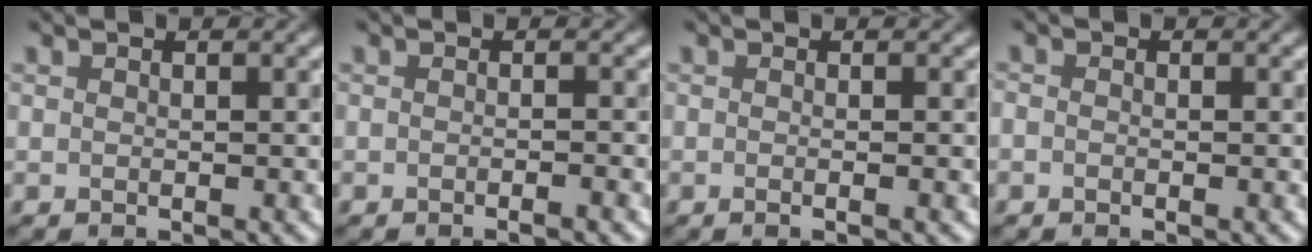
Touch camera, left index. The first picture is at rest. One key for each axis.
{"total": 1.7, "fx": -0.8, "fy": 0.5, "fz": 1.4, "tx": 0.003, "ty": 0.005, "tz": -0.018}
{"total": 2.6, "fx": 0.4, "fy": 1.4, "fz": 2.2, "tx": 0.002, "ty": 0.010, "tz": -0.019}
{"total": 0.5, "fx": -0.5, "fy": -0.1, "fz": -0.2, "tx": 0.003, "ty": 0.005, "tz": 0.000}